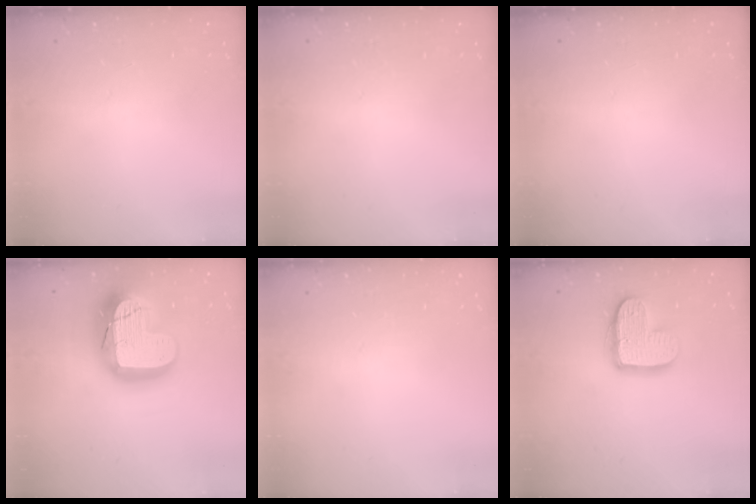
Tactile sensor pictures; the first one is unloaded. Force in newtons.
{"total": 0.0}
{"total": 0.0}
{"total": 26.0, "press": 25.9, "slide": 2.1}
{"total": 0.0}
{"total": 13.0, "press": 13.0, "slide": 0.8}